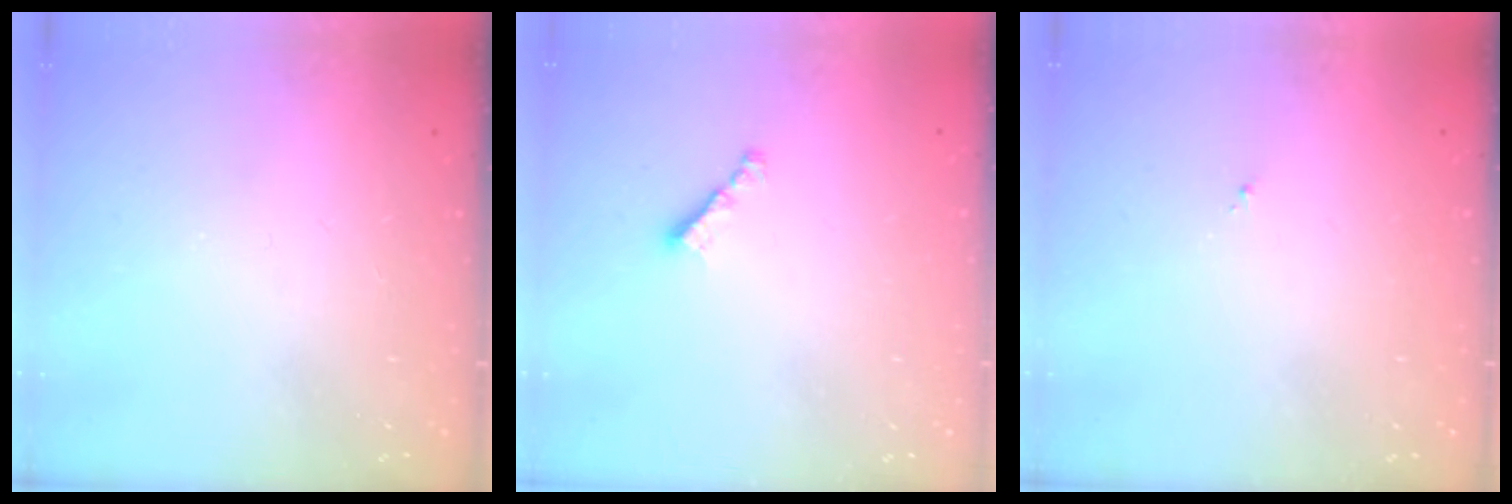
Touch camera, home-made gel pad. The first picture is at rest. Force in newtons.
{"total": 2.2, "press": 2.1, "slide": 0.6}
{"total": 0.8, "press": 0.7, "slide": 0.3}